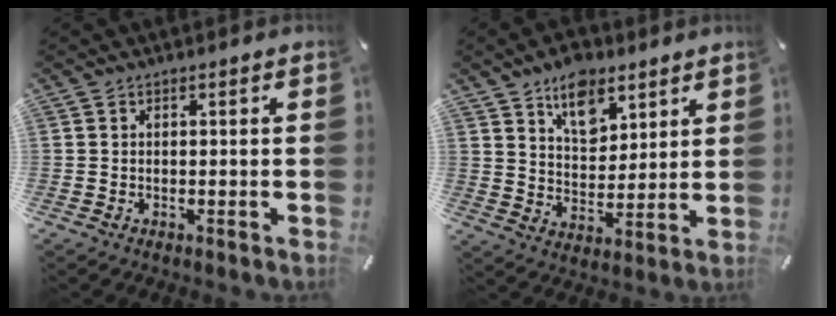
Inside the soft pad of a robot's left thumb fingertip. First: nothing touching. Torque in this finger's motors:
{"motor_torque": [1.96, 0.95, 1.23, -1.05, 0.19]}